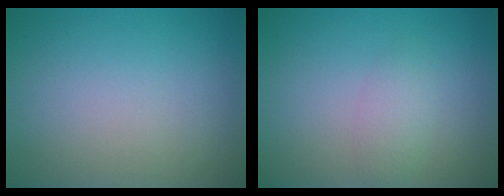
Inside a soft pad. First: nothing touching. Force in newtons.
{"total": 1.6, "press": 1.6, "slide": 0.0}